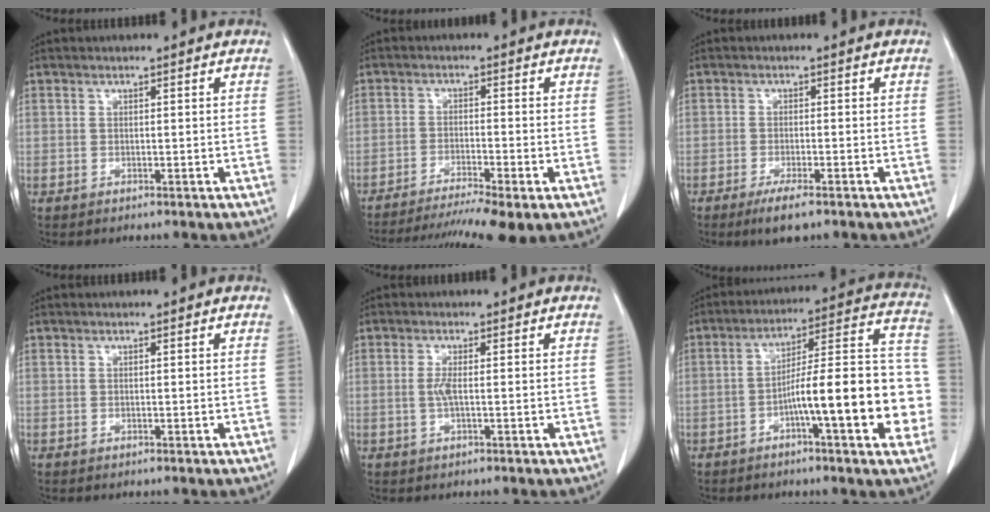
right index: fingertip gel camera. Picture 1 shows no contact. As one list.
[{"total": 10.9, "force": [-8.6, 0.0, 6.7], "torque": [-0.106, -0.014, -0.135]}, {"total": 4.1, "force": [-2.8, 0.6, 2.9], "torque": [-0.052, -0.008, -0.046]}, {"total": 0.0}, {"total": 1.8, "force": [-0.1, 0.2, 1.8], "torque": [-0.043, -0.001, -0.003]}, {"total": 16.7, "force": [-4.6, 2.7, 15.8], "torque": [-0.218, 0.031, -0.065]}]